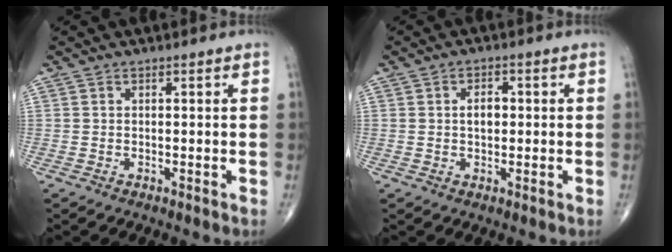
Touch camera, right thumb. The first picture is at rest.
{"total": 3.3, "force": [0.3, 2.1, 2.5], "torque": [-0.035, 0.006, 0.005]}